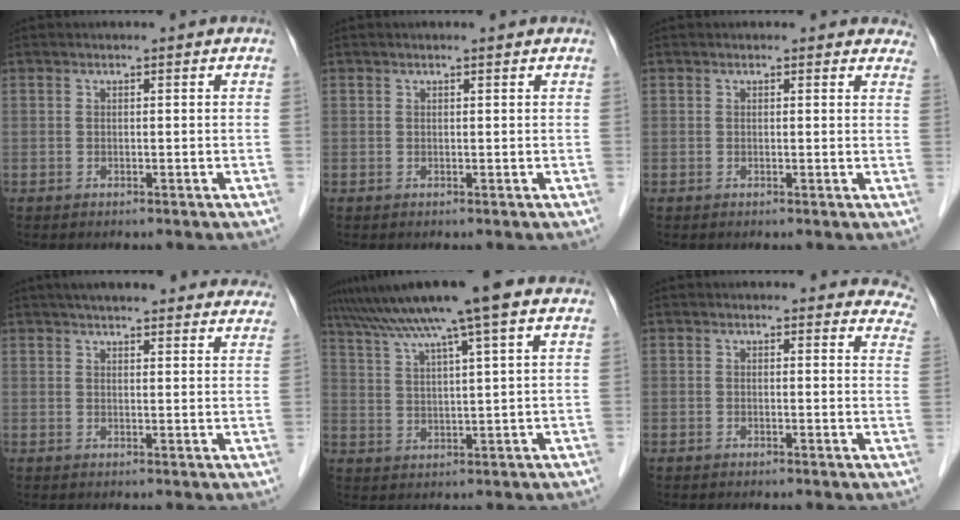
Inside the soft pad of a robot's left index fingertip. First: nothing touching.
{"total": 0.9, "force": [0.7, 0.0, 0.5], "torque": [-0.010, 0.008, 0.012]}
{"total": 4.4, "force": [4.0, 1.6, 0.9], "torque": [0.012, -0.010, 0.019]}
{"total": 19.6, "force": [17.6, 3.6, 7.8], "torque": [-0.093, 0.018, 0.207]}
{"total": 12.1, "force": [9.1, -1.1, 8.0], "torque": [-0.139, 0.025, 0.138]}
{"total": 8.9, "force": [8.4, 2.7, 1.0], "torque": [0.037, -0.032, 0.047]}